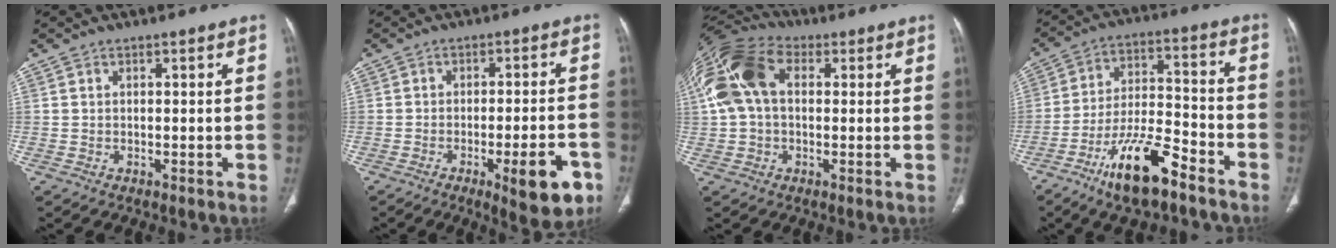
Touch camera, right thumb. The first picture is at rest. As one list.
[{"total": 10.7, "force": [-4.9, 2.9, 9.1], "torque": [-0.111, 0.018, -0.060]}, {"total": 16.0, "force": [3.1, 10.7, 11.6], "torque": [-0.250, 0.042, 0.049]}, {"total": 14.5, "force": [-9.4, 4.5, 10.0], "torque": [-0.183, 0.060, -0.168]}]